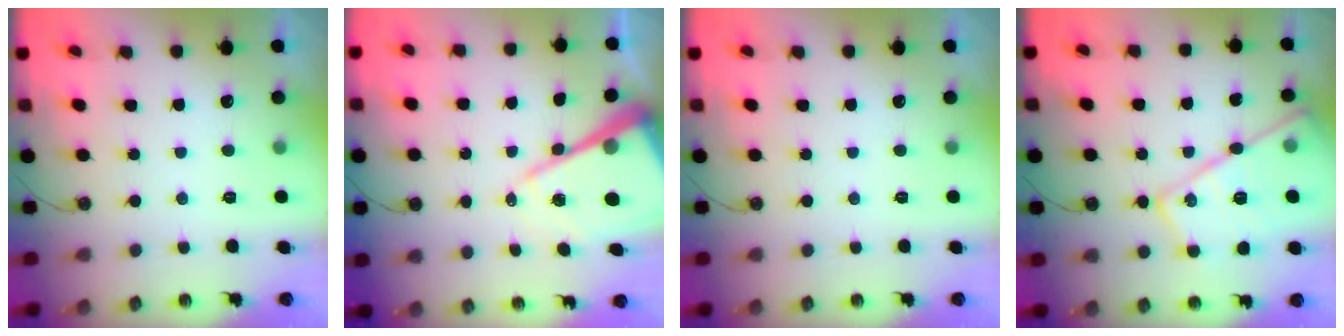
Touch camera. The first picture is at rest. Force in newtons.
{"total": 19.4, "press": 19.3, "slide": 1.9}
{"total": 0.0}
{"total": 20.6, "press": 20.5, "slide": 1.7}